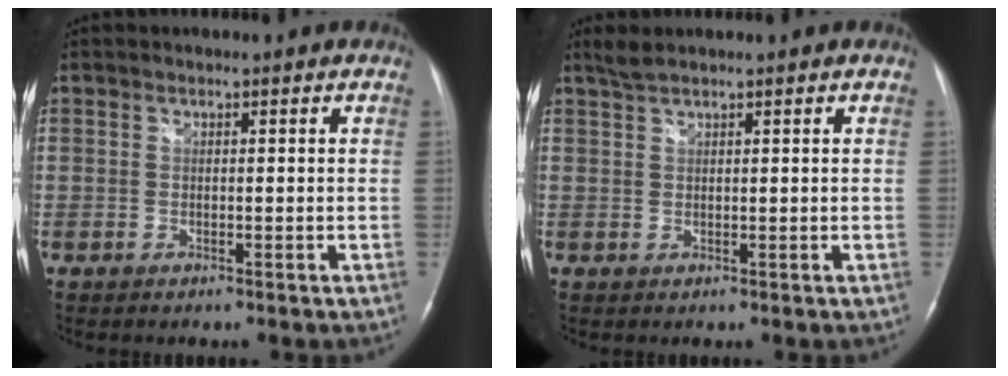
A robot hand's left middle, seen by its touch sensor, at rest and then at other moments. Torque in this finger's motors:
{"motor_torque": [0.17, -0.04, -0.07, 0.00]}